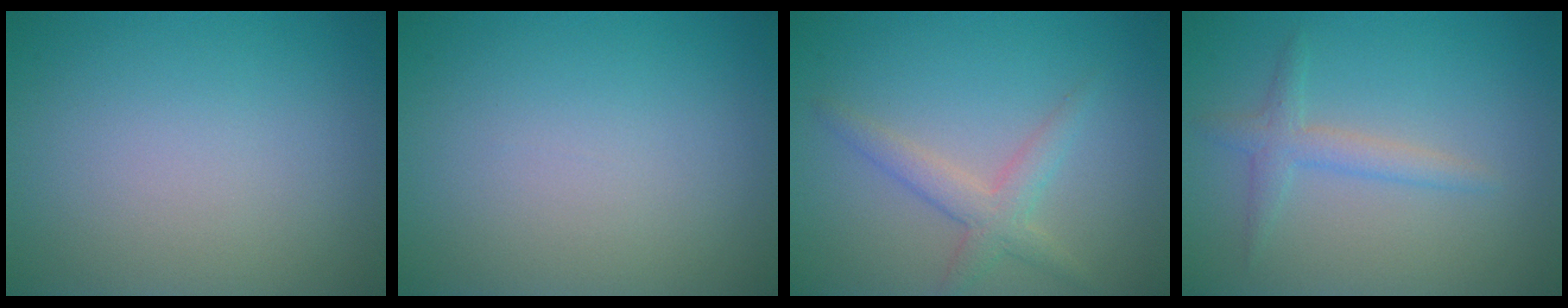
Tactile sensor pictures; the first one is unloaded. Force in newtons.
{"total": 0.0}
{"total": 2.6, "press": 2.6, "slide": 0.2}
{"total": 2.0, "press": 2.0, "slide": 0.1}